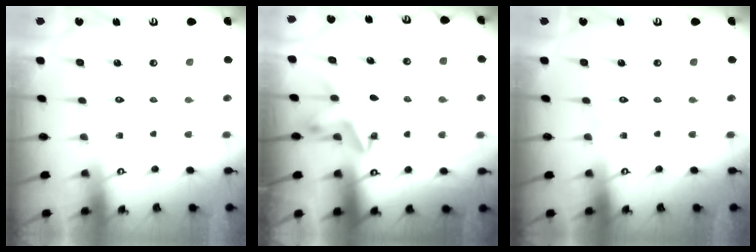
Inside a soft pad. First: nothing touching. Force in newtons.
{"total": 4.6, "press": 4.5, "slide": 0.4}
{"total": 0.0}